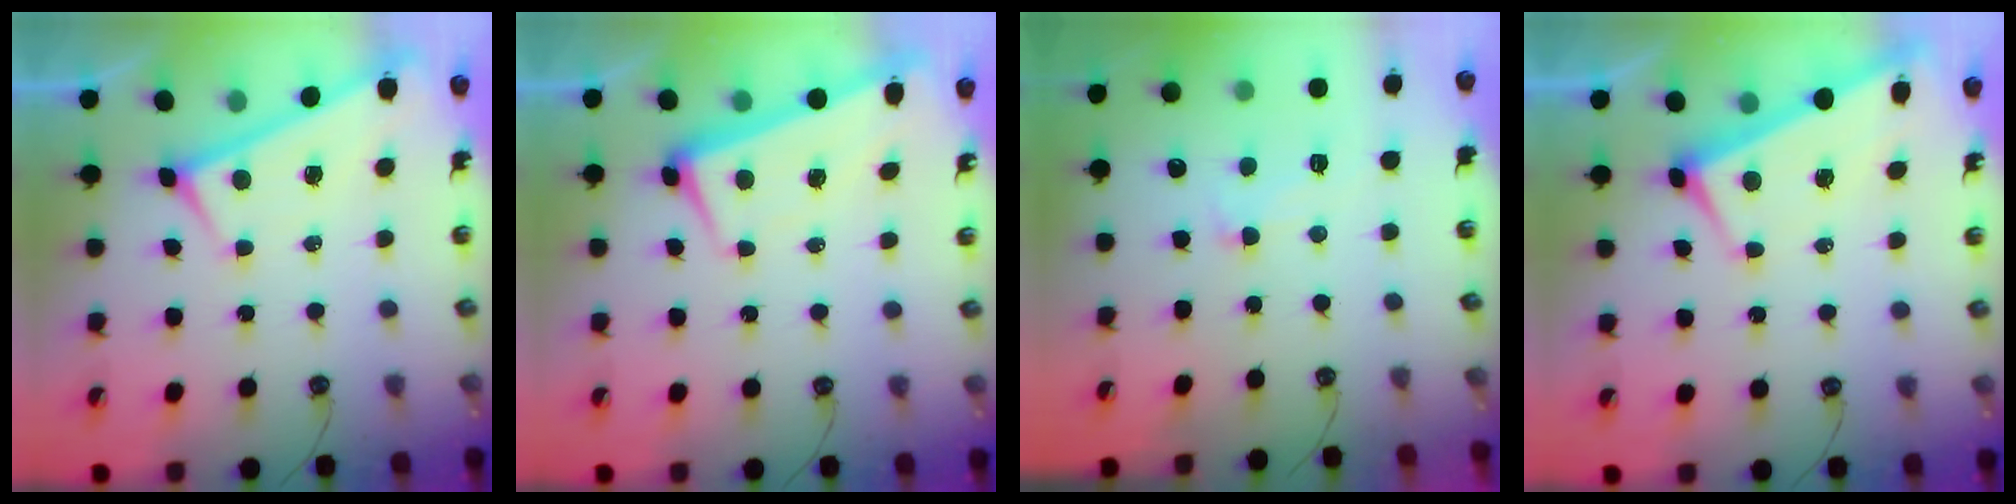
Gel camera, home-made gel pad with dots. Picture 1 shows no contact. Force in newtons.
{"total": 2.3, "press": 1.5, "slide": 1.7}
{"total": 6.2, "press": 6.1, "slide": 0.7}
{"total": 2.9, "press": 2.8, "slide": 0.9}